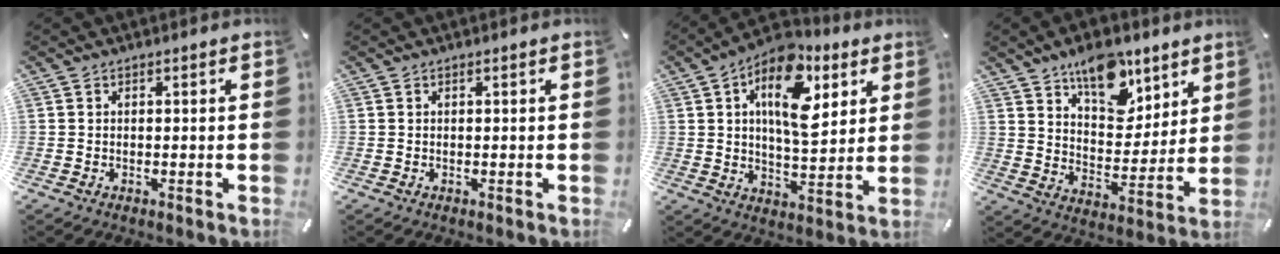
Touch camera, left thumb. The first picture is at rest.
{"total": 0.0}
{"total": 16.0, "force": [7.1, 8.3, 11.7], "torque": [-0.179, -0.019, 0.122]}
{"total": 14.5, "force": [10.3, 8.0, 6.2], "torque": [-0.079, -0.072, 0.186]}